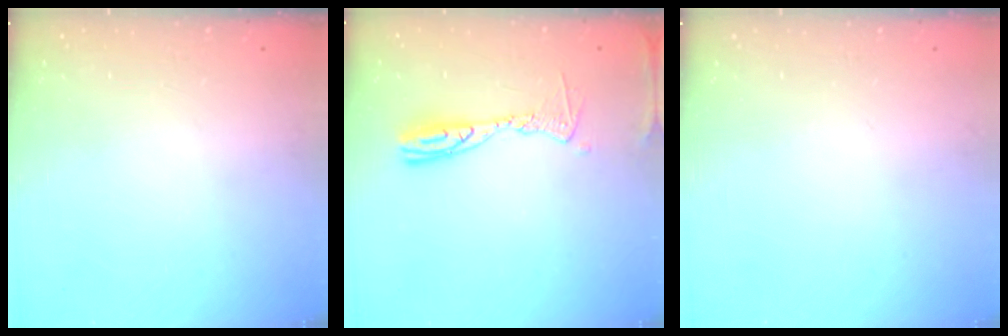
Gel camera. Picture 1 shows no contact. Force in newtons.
{"total": 9.9, "press": 9.9, "slide": 0.8}
{"total": 0.0}